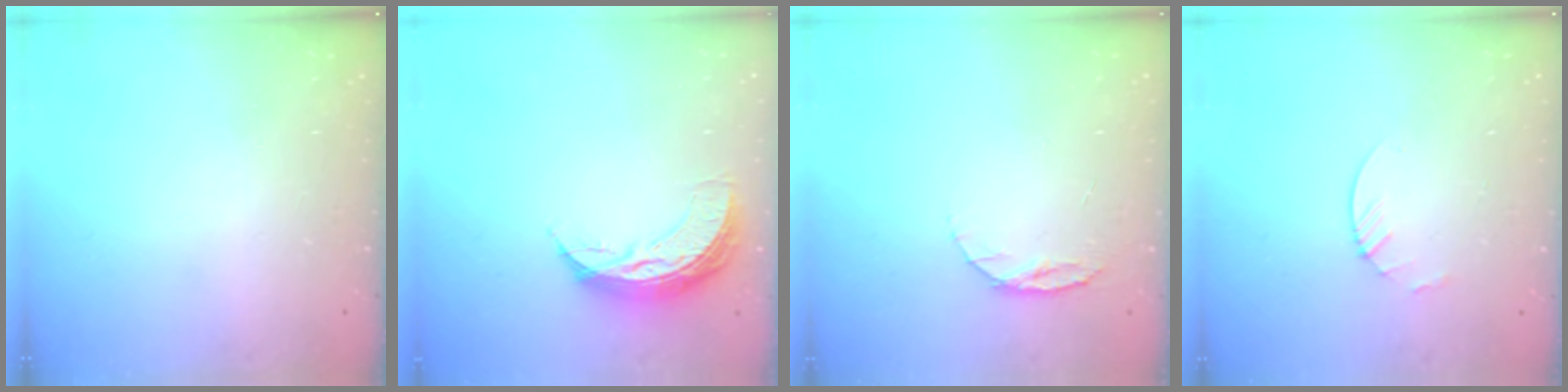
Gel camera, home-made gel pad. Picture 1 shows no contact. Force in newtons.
{"total": 8.6, "press": 8.5, "slide": 0.5}
{"total": 5.4, "press": 5.3, "slide": 0.6}
{"total": 3.0, "press": 3.0, "slide": 0.3}